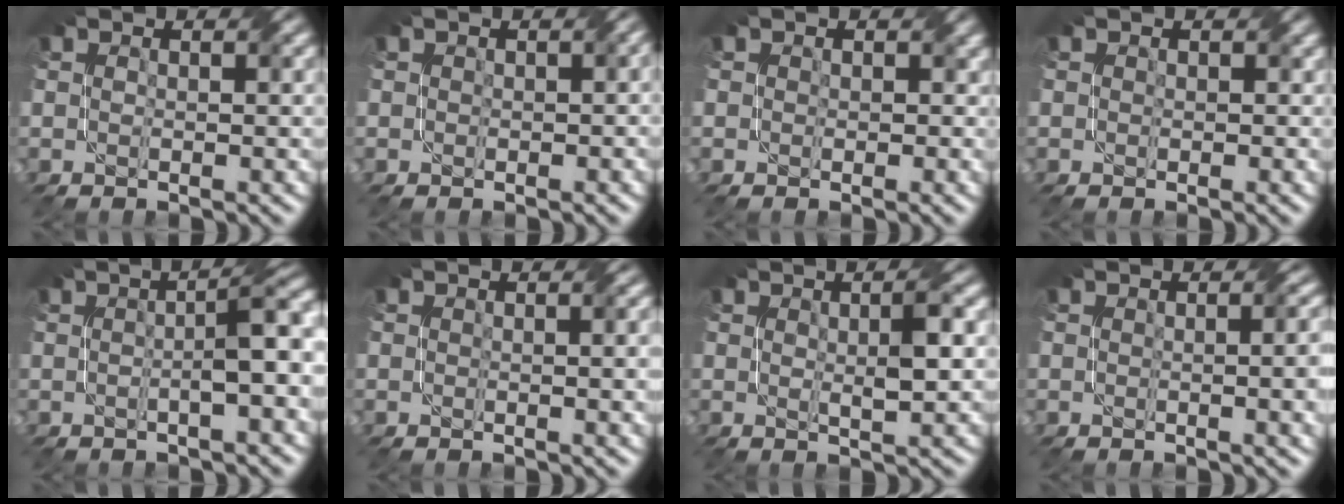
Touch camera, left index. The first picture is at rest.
{"total": 1.1, "force": [0.3, 0.7, 0.8], "torque": [-0.009, 0.003, 0.005]}
{"total": 1.7, "force": [0.6, 1.4, 0.7], "torque": [-0.007, 0.001, -0.001]}
{"total": 1.1, "force": [0.4, 0.9, 0.5], "torque": [-0.004, -0.001, 0.001]}
{"total": 4.9, "force": [0.2, 0.8, 4.8], "torque": [-0.065, 0.017, -0.001]}
{"total": 2.2, "force": [0.5, 0.7, 2.0], "torque": [-0.020, 0.005, 0.007]}
{"total": 2.9, "force": [0.7, 0.4, 2.8], "torque": [-0.043, 0.000, 0.013]}
{"total": 4.4, "force": [0.3, 1.8, 4.0], "torque": [-0.024, 0.011, 0.008]}